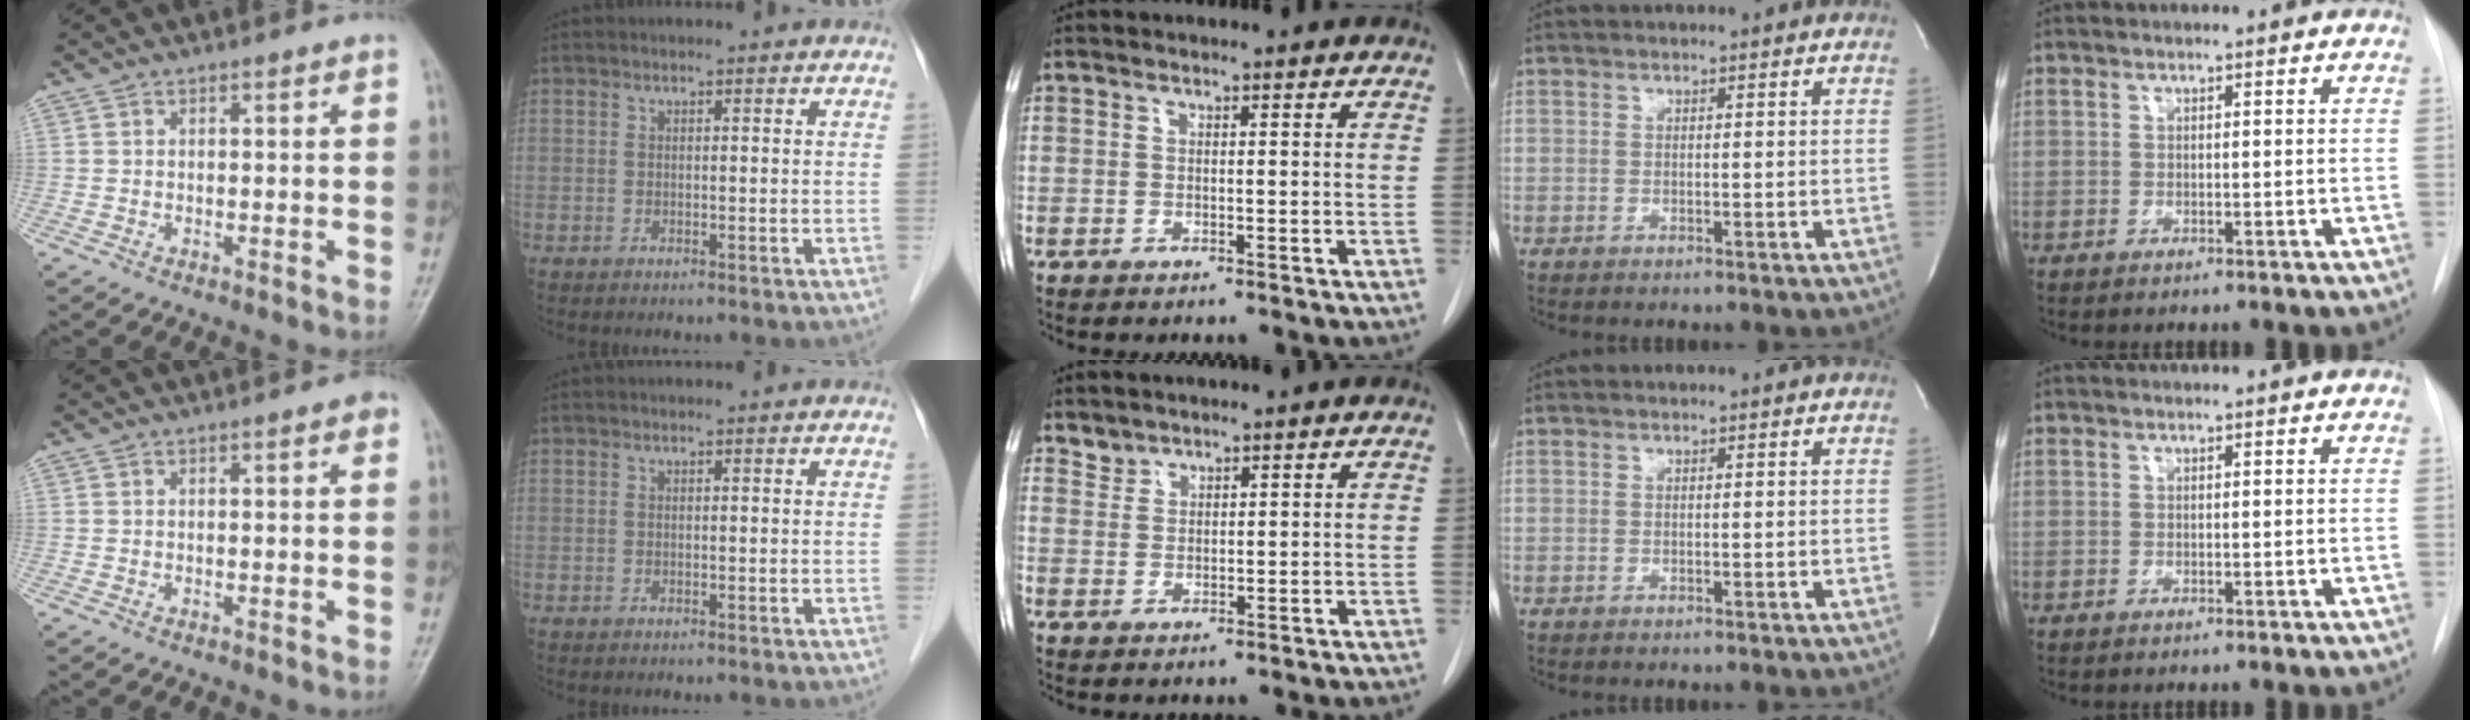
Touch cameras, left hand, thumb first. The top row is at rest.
{"thumb": {"total": 1.2, "force": [0.4, 0.4, 1.0], "torque": [-0.012, 0.002, 0.002]}, "middle": {"total": 1.8, "force": [1.6, 0.6, -0.2], "torque": [0.008, 0.004, 0.032]}}